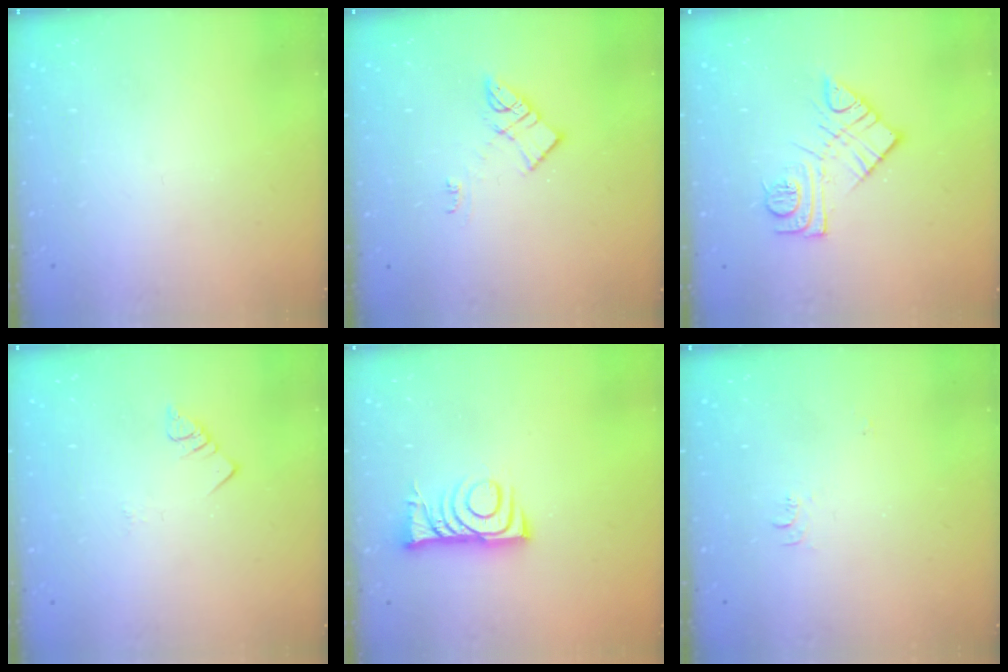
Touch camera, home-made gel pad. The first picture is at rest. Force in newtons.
{"total": 8.5, "press": 8.5, "slide": 0.5}
{"total": 11.7, "press": 11.7, "slide": 0.7}
{"total": 1.8, "press": 1.8, "slide": 0.3}
{"total": 7.3, "press": 7.2, "slide": 0.9}
{"total": 5.8, "press": 5.8, "slide": 0.5}